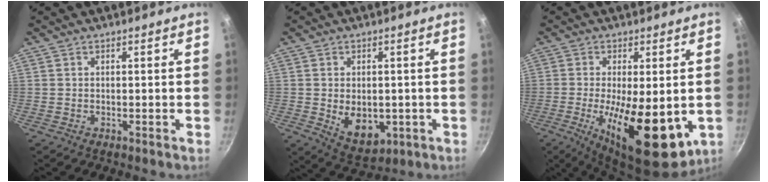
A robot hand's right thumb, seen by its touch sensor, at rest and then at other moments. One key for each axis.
{"total": 8.7, "fx": -1.2, "fy": 5.9, "fz": 6.3, "tx": -0.074, "ty": -0.010, "tz": 0.001}
{"total": 17.2, "fx": -3.3, "fy": 6.6, "fz": 15.5, "tx": -0.238, "ty": -0.012, "tz": -0.042}